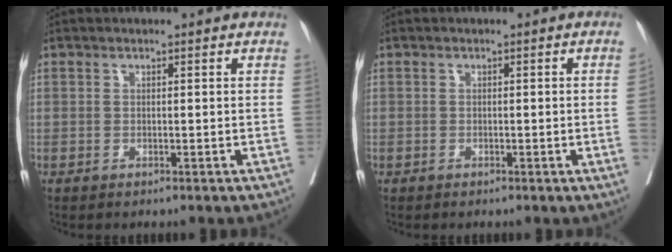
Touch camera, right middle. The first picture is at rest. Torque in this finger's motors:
{"motor_torque": [1.08, -1.06, -0.05, -0.21]}